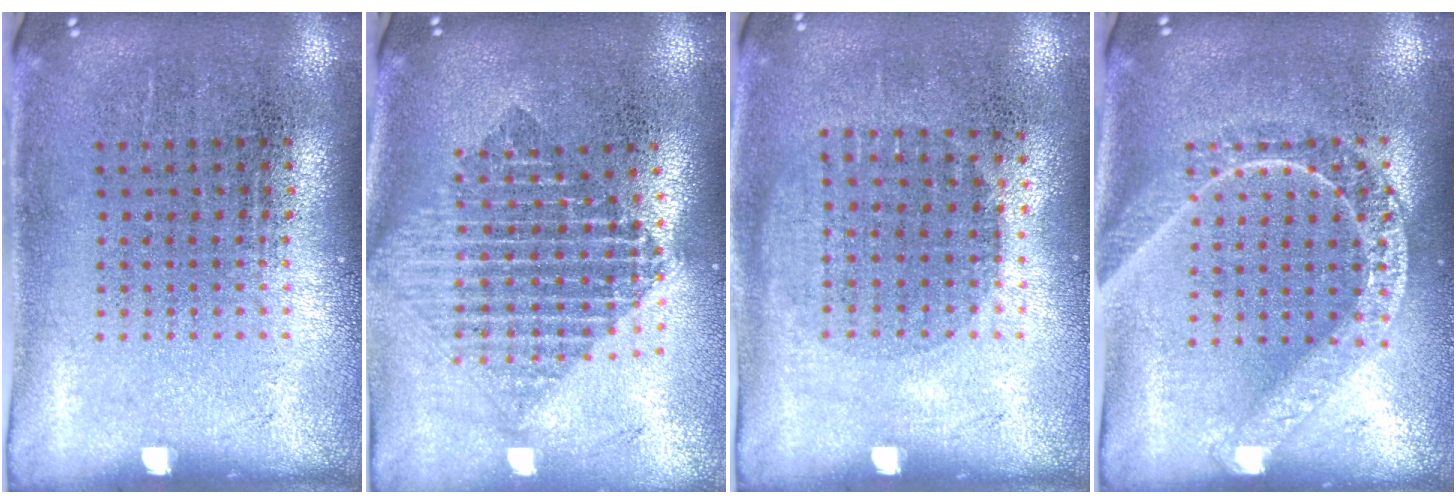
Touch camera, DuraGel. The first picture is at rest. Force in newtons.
{"total": 2.0, "press": 1.6, "slide": 1.2}
{"total": 1.0, "press": 0.9, "slide": 0.3}
{"total": 1.6, "press": 1.5, "slide": 0.4}